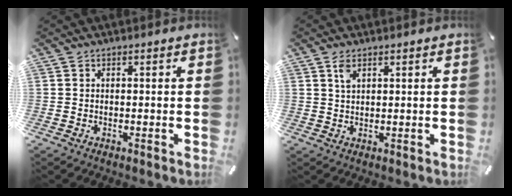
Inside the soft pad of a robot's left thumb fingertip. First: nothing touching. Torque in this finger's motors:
{"motor_torque": [0.47, 0.67, 0.43, -0.57, 0.13]}